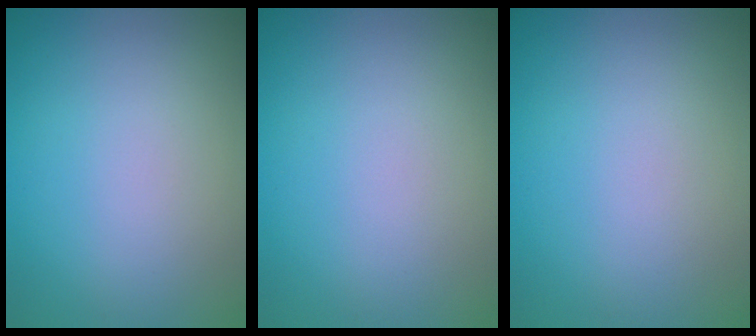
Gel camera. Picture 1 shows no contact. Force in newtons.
{"total": 0.0}
{"total": 0.0}